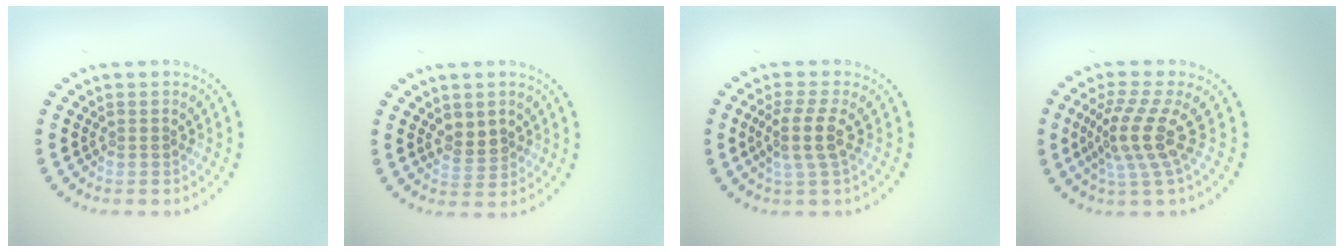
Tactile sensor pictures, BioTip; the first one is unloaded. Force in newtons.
{"total": 2.1, "press": 2.0, "slide": 0.5}
{"total": 2.8, "press": 2.3, "slide": 1.6}
{"total": 4.2, "press": 3.1, "slide": 2.9}